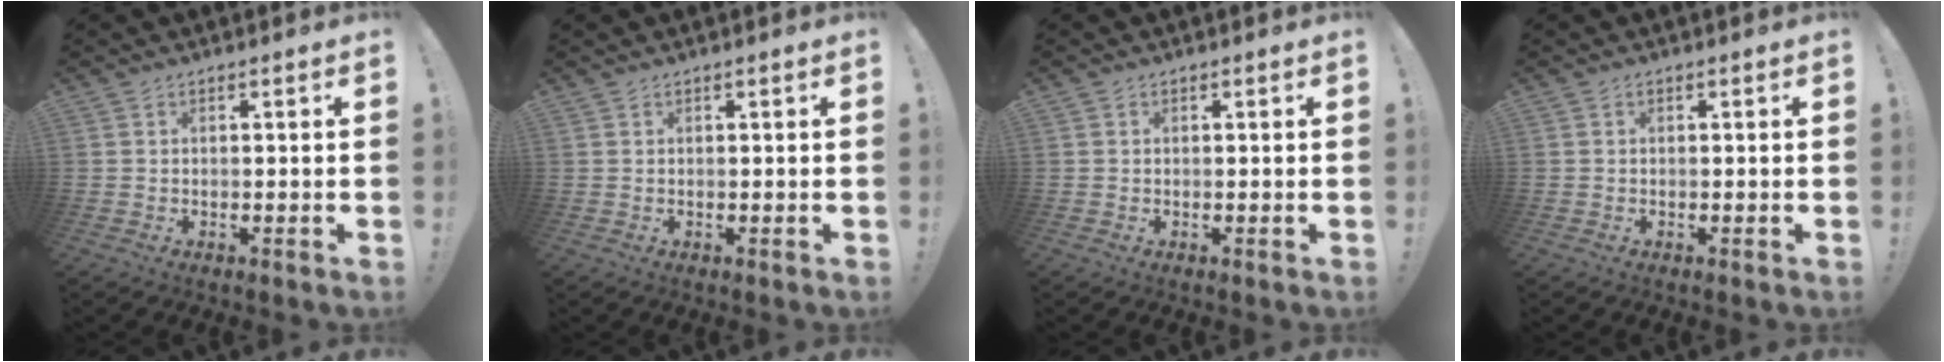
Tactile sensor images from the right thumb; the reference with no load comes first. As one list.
[{"total": 0.6, "force": [0.6, -0.1, -0.1], "torque": [0.009, -0.003, 0.009]}, {"total": 0.0}, {"total": 0.0}]